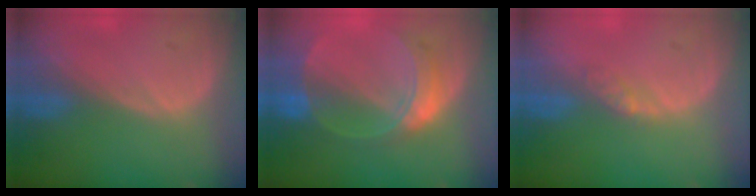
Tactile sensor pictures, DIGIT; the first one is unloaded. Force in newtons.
{"total": 7.6, "press": 6.8, "slide": 3.4}
{"total": 2.2, "press": 1.9, "slide": 1.2}